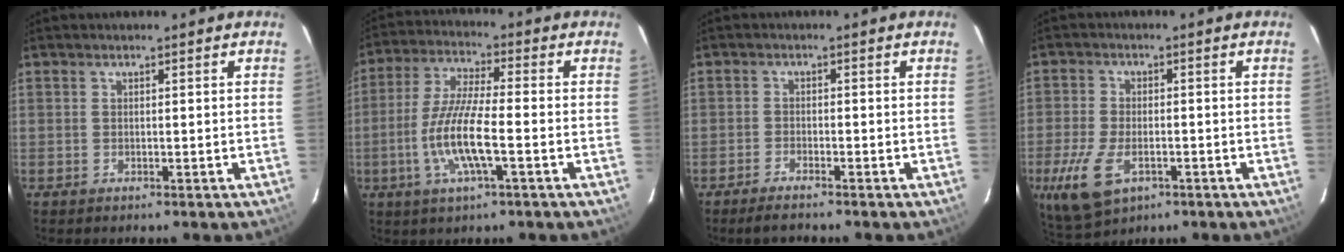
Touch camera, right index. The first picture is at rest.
{"total": 11.1, "force": [-3.2, 1.5, 10.5], "torque": [-0.220, -0.006, -0.064]}
{"total": 2.9, "force": [-2.6, 0.3, 1.2], "torque": [-0.039, -0.006, -0.050]}
{"total": 11.1, "force": [-4.6, 6.0, 8.0], "torque": [-0.193, -0.026, -0.080]}